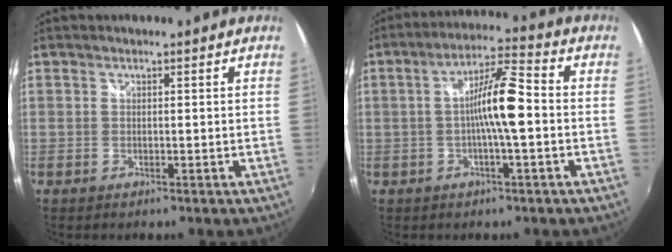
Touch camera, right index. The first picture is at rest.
{"total": 9.4, "force": [-1.1, 1.0, 9.3], "torque": [-0.166, 0.014, -0.021]}